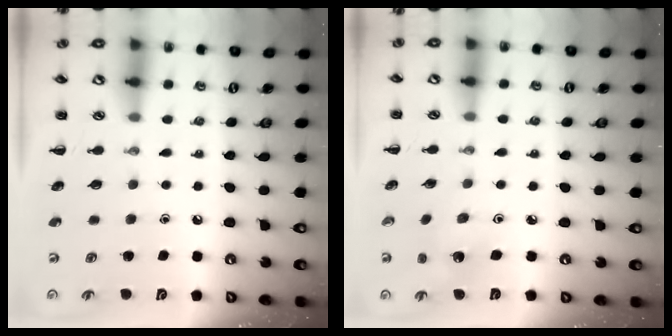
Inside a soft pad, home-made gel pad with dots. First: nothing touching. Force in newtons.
{"total": 1.9, "press": 1.8, "slide": 0.6}